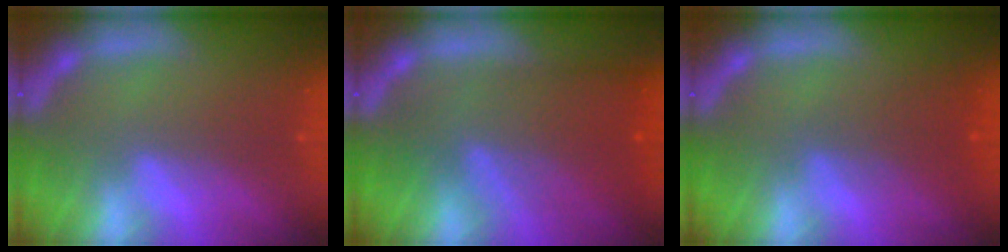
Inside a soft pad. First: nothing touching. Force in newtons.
{"total": 8.1}
{"total": 2.9}